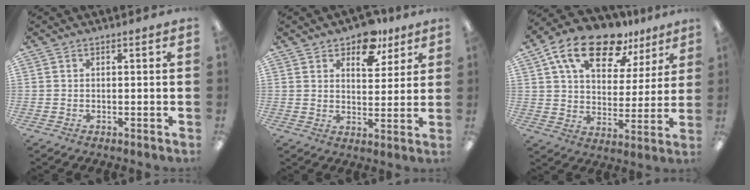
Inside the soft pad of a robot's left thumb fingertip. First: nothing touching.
{"total": 10.0, "force": [7.1, 5.4, 4.5], "torque": [-0.054, -0.035, 0.125]}
{"total": 18.1, "force": [12.0, 9.1, 10.0], "torque": [-0.177, -0.057, 0.212]}